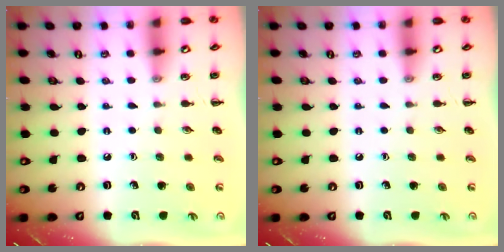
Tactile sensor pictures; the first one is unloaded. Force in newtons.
{"total": 0.0}